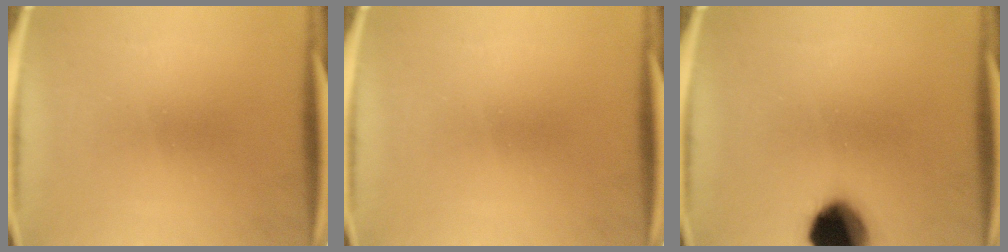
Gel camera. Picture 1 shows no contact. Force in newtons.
{"total": 0.0}
{"total": 14.7}